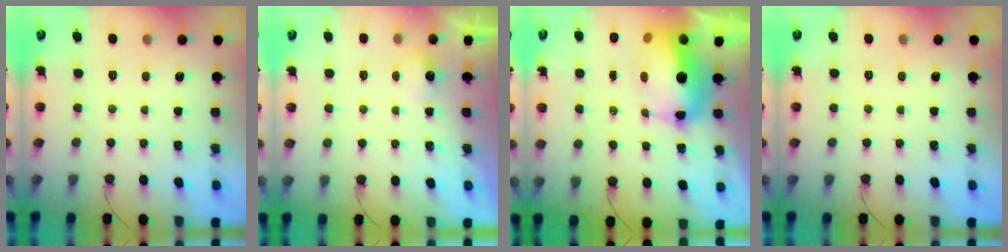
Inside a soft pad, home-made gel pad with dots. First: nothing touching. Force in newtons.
{"total": 2.2, "press": 2.2, "slide": 0.5}
{"total": 14.3, "press": 14.0, "slide": 2.9}
{"total": 0.0}